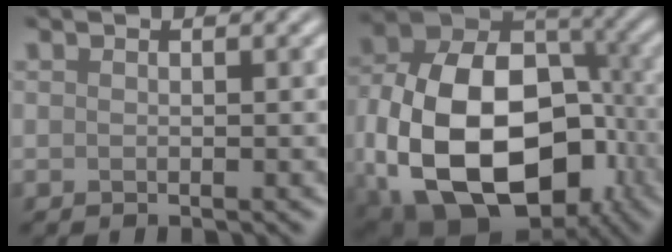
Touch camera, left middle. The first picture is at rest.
{"total": 18.7, "force": [-4.5, 12.6, 13.0], "torque": [-0.241, -0.031, -0.052]}